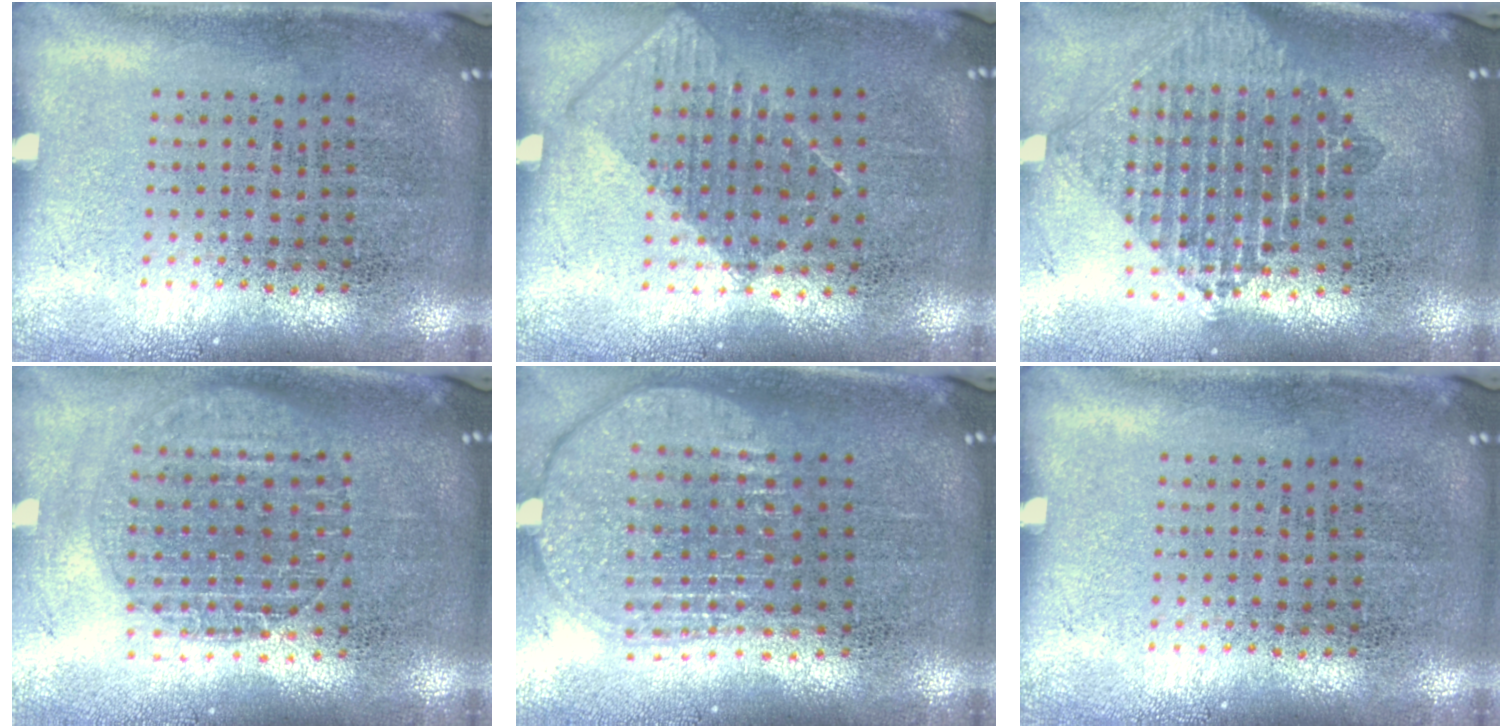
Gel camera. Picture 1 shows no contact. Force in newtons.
{"total": 0.8, "press": 0.7, "slide": 0.3}
{"total": 2.2, "press": 1.7, "slide": 1.4}
{"total": 1.6, "press": 1.4, "slide": 0.7}
{"total": 2.0, "press": 1.6, "slide": 1.1}
{"total": 0.0}